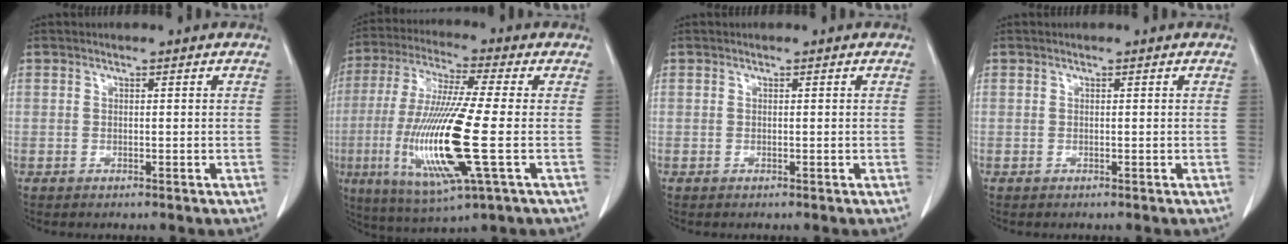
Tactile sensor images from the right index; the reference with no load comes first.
{"total": 17.7, "force": [-3.5, 1.0, 17.3], "torque": [-0.361, -0.024, -0.066]}
{"total": 0.0}
{"total": 0.0}